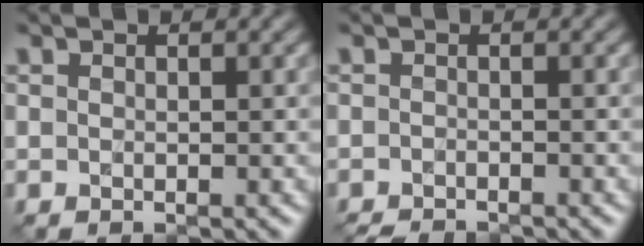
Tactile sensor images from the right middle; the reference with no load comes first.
{"total": 2.6, "force": [-2.5, 0.2, 0.7], "torque": [-0.005, -0.014, -0.043]}